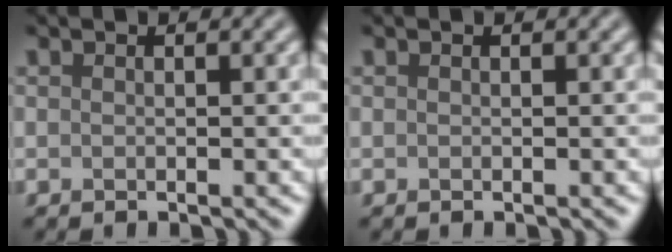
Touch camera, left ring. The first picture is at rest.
{"total": 0.0}